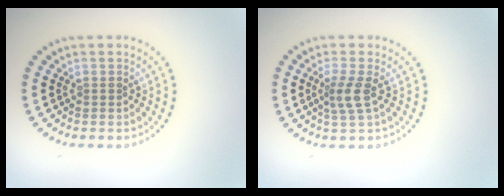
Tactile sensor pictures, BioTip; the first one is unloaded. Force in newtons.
{"total": 2.3, "press": 1.8, "slide": 1.5}